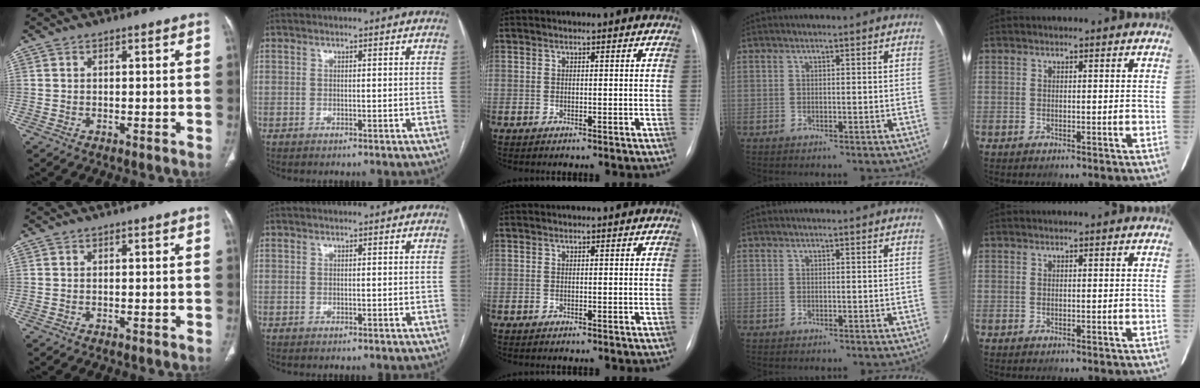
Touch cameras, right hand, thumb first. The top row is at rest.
{}